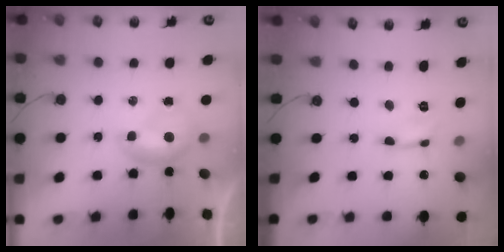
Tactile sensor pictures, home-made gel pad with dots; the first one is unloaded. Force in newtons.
{"total": 0.5, "press": 0.5, "slide": 0.1}